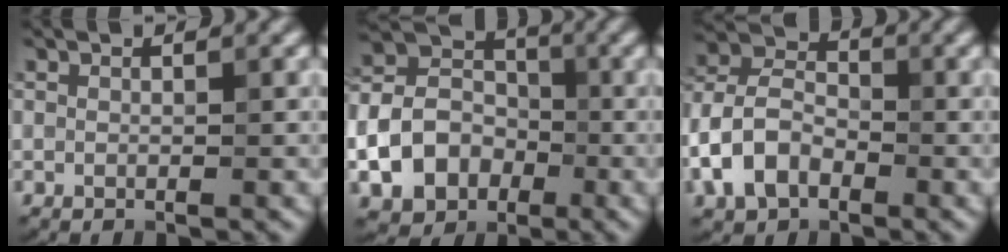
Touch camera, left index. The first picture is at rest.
{"total": 8.6, "force": [-3.0, 6.7, 4.4], "torque": [-0.080, -0.011, -0.064]}
{"total": 5.7, "force": [-2.7, 3.6, 3.4], "torque": [-0.077, 0.013, -0.062]}